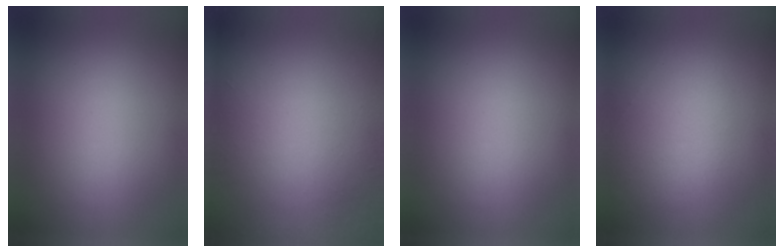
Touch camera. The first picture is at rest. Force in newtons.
{"total": 5.5}
{"total": 0.0}
{"total": 1.0}